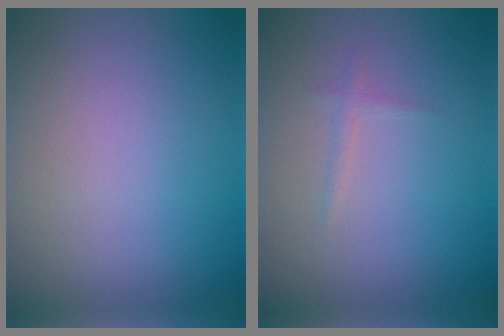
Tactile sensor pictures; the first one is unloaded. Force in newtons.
{"total": 0.7, "press": 0.7, "slide": 0.0}